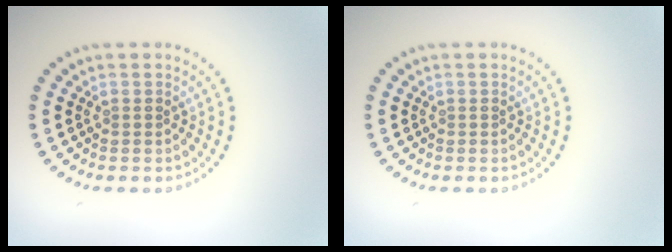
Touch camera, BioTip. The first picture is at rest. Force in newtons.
{"total": 0.0}